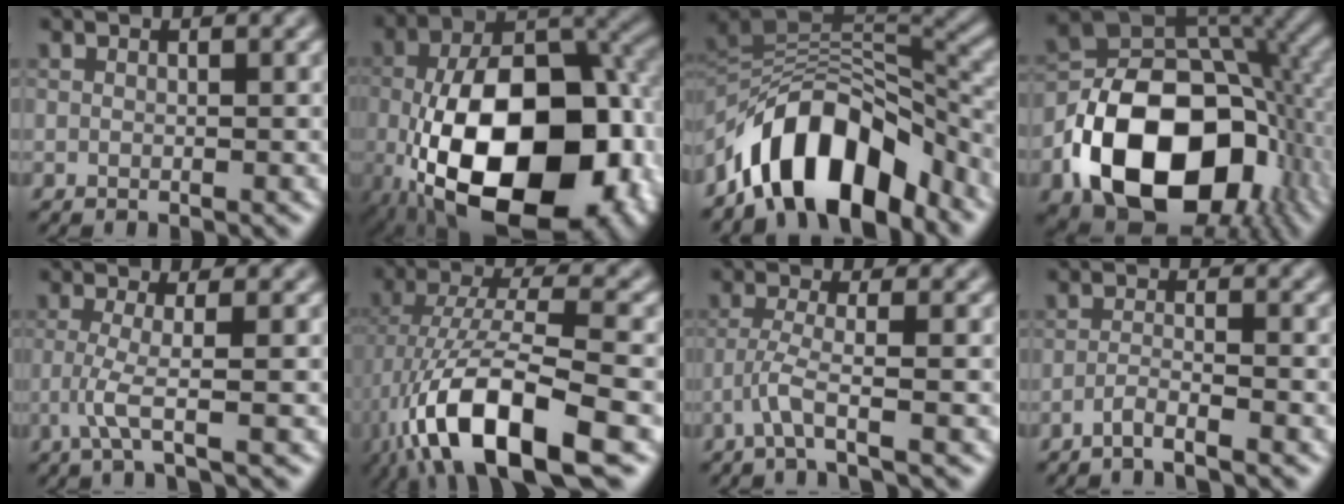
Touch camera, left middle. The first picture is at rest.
{"total": 18.2, "force": [-5.1, 10.2, 14.1], "torque": [-0.225, -0.015, -0.075]}
{"total": 11.0, "force": [-6.9, 4.8, 7.1], "torque": [-0.097, 0.014, -0.126]}
{"total": 16.3, "force": [-5.3, 11.0, 10.8], "torque": [-0.178, -0.026, -0.093]}
{"total": 2.7, "force": [-0.9, 0.3, 2.5], "torque": [-0.055, -0.003, -0.027]}
{"total": 11.4, "force": [-5.2, 3.7, 9.5], "torque": [-0.184, 0.003, -0.096]}
{"total": 2.6, "force": [-1.4, 0.1, 2.2], "torque": [-0.044, 0.002, -0.041]}
{"total": 1.8, "force": [-1.4, 0.1, 1.1], "torque": [-0.015, 0.003, -0.037]}